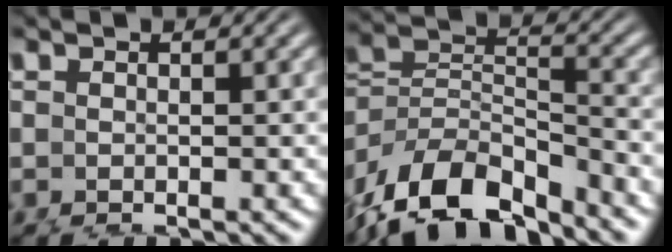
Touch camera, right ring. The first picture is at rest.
{"total": 7.3, "force": [-3.2, 5.1, 4.0], "torque": [-0.087, -0.035, -0.037]}